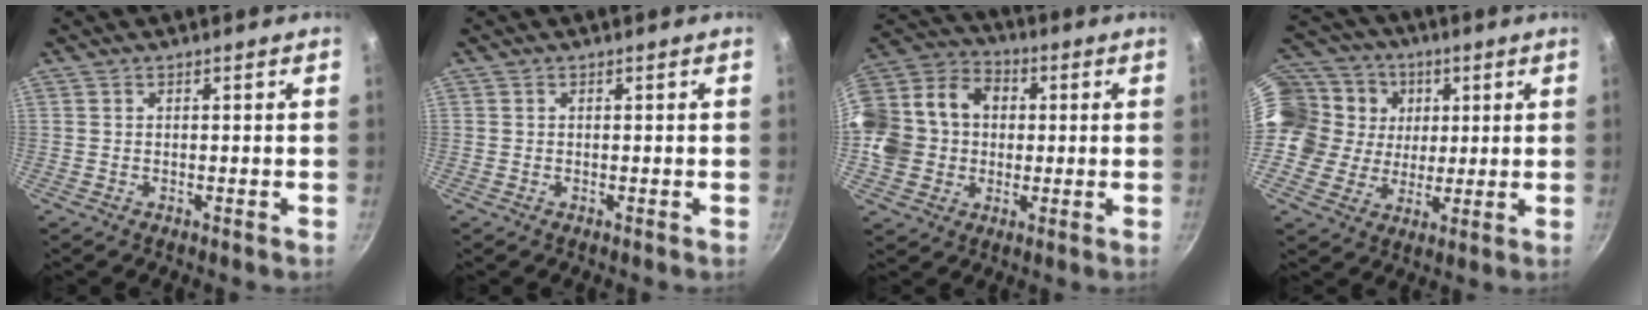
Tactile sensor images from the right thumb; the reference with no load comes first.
{"total": 0.0}
{"total": 20.3, "force": [0.7, 17.1, 10.9], "torque": [-0.211, 0.050, 0.005]}
{"total": 18.9, "force": [4.0, 16.3, 8.6], "torque": [-0.161, 0.014, 0.066]}